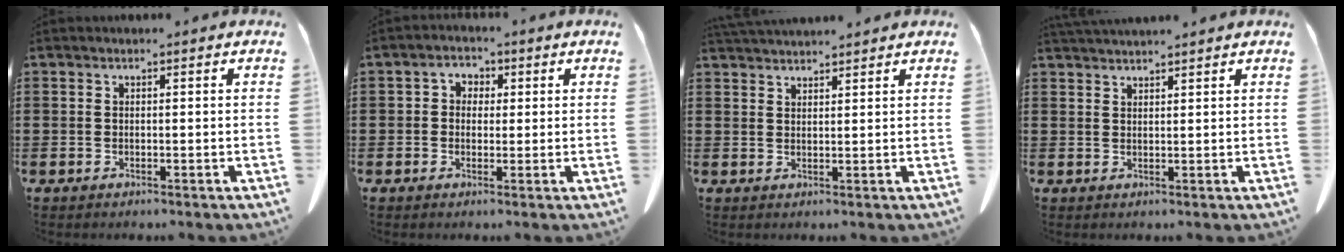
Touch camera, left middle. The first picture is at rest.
{"total": 2.1, "force": [-0.1, 1.9, 0.9], "torque": [-0.025, 0.011, -0.005]}
{"total": 2.6, "force": [2.6, 0.1, 0.2], "torque": [-0.011, -0.005, 0.051]}
{"total": 1.9, "force": [1.9, -0.1, 0.2], "torque": [-0.009, -0.002, 0.038]}